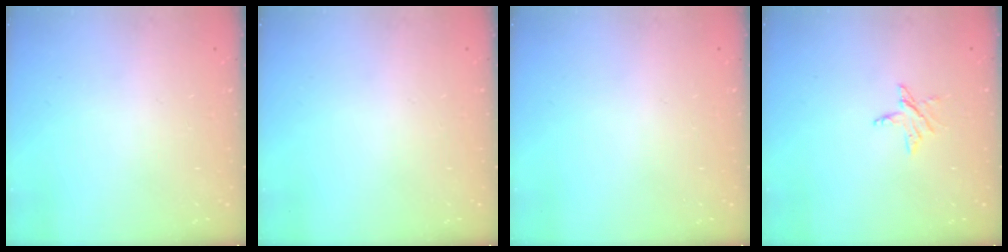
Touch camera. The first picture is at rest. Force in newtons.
{"total": 0.0}
{"total": 0.0}
{"total": 3.7, "press": 3.7, "slide": 0.2}